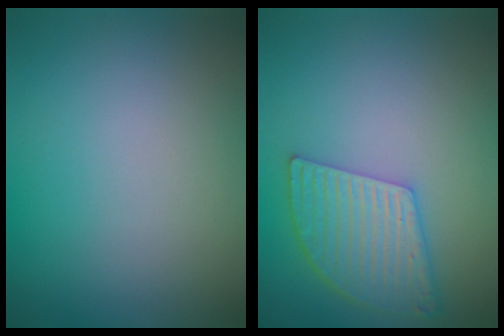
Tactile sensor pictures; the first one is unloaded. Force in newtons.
{"total": 5.1, "press": 4.0, "slide": 3.1}